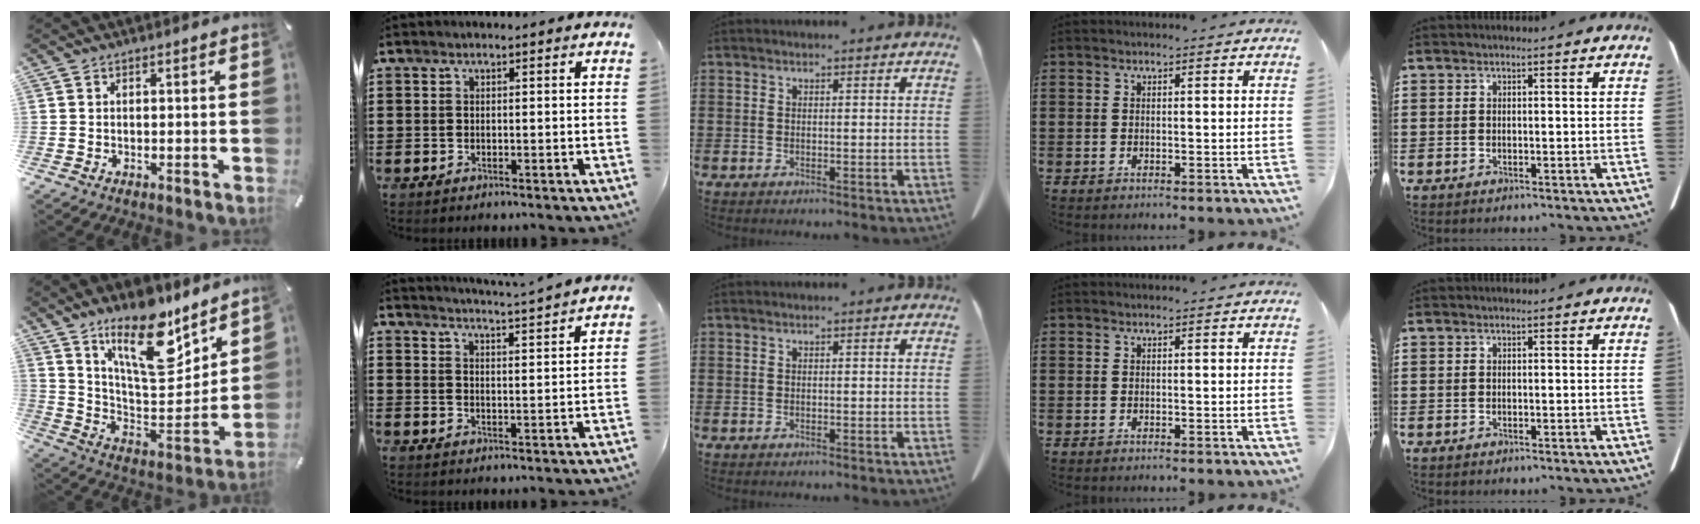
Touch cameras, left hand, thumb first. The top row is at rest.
{"thumb": {"total": 20.6, "force": [13.7, 8.7, 12.6], "torque": [-0.198, -0.090, 0.233]}, "index": {"total": 3.8, "force": [3.6, -1.0, 0.6], "torque": [-0.026, -0.028, 0.060]}}